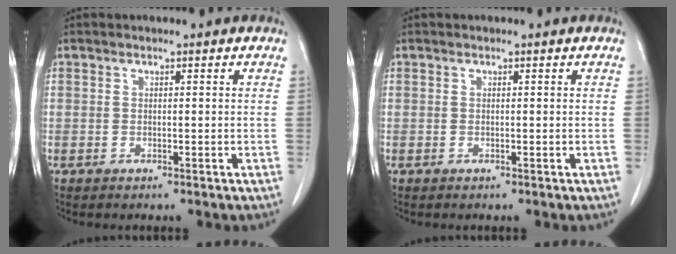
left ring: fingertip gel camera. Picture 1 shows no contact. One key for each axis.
{"total": 0.0}